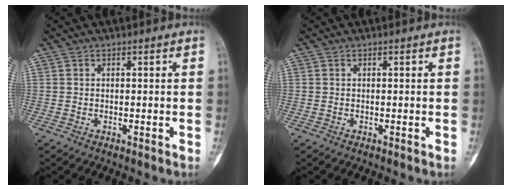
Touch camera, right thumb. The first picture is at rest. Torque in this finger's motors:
{"motor_torque": [0.02, 0.02, 0.03, -0.06, 0.00]}